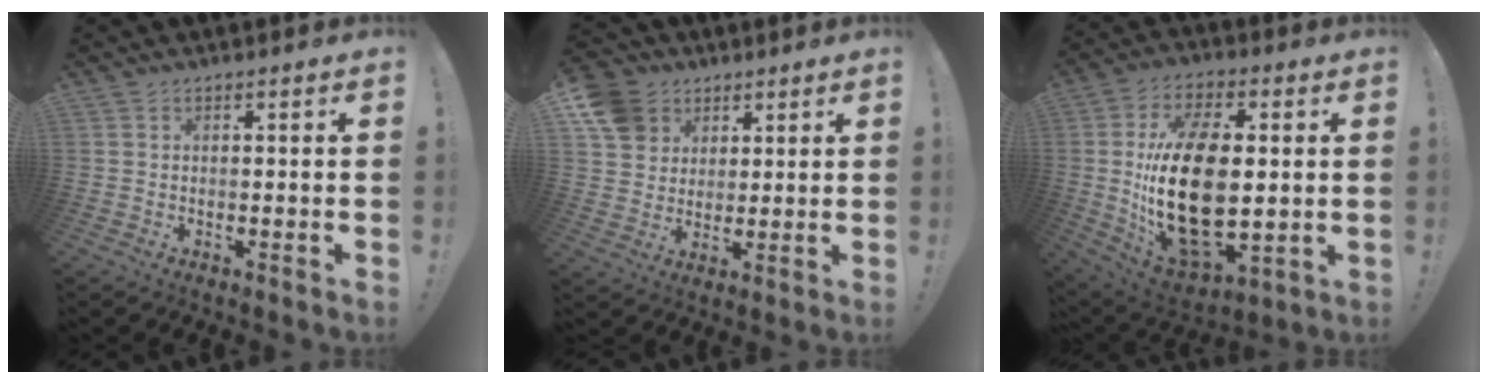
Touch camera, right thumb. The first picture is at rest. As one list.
[{"total": 11.1, "force": [4.9, 9.3, 3.6], "torque": [-0.052, -0.027, 0.101]}, {"total": 25.5, "force": [0.9, 14.0, 21.3], "torque": [-0.418, -0.012, 0.021]}]